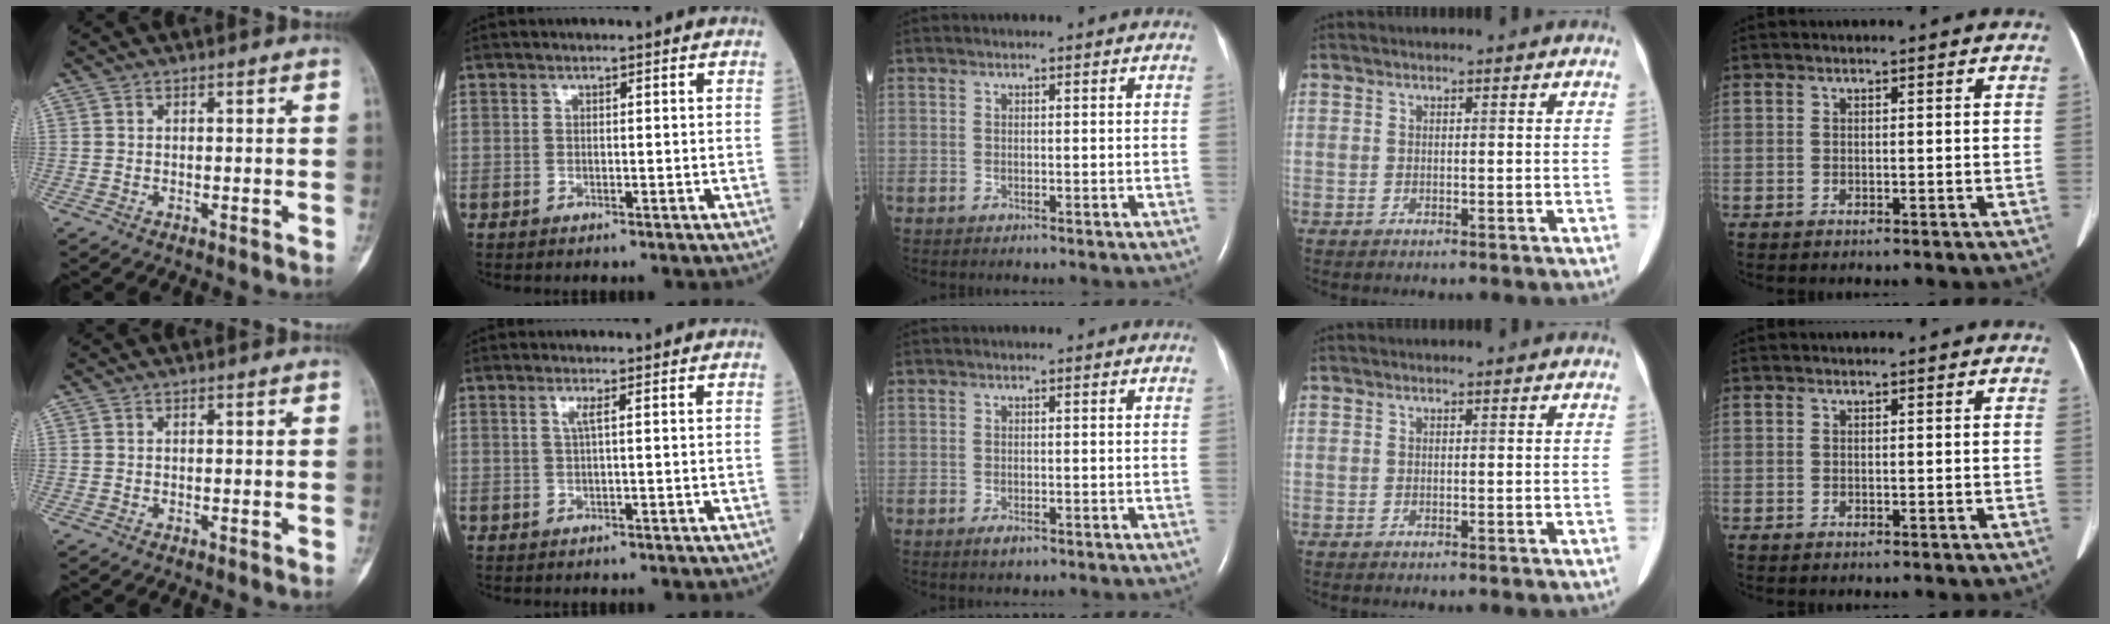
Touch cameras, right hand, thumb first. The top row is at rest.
{"index": {"total": 1.3, "force": [0.4, -0.3, 1.2], "torque": [-0.031, 0.001, 0.006]}, "middle": {"total": 1.5, "force": [-0.9, 0.6, 1.0], "torque": [-0.022, -0.002, -0.012]}}